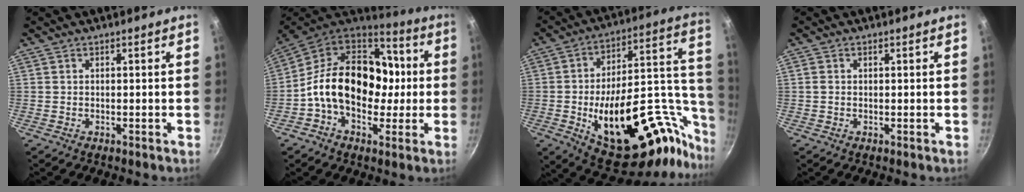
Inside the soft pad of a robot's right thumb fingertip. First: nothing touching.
{"total": 21.8, "force": [-0.4, 15.8, 15.1], "torque": [-0.209, 0.039, -0.022]}
{"total": 34.4, "force": [-11.0, 16.9, 27.9], "torque": [-0.325, 0.057, -0.146]}
{"total": 1.3, "force": [0.3, 1.0, 0.8], "torque": [-0.014, 0.004, 0.005]}